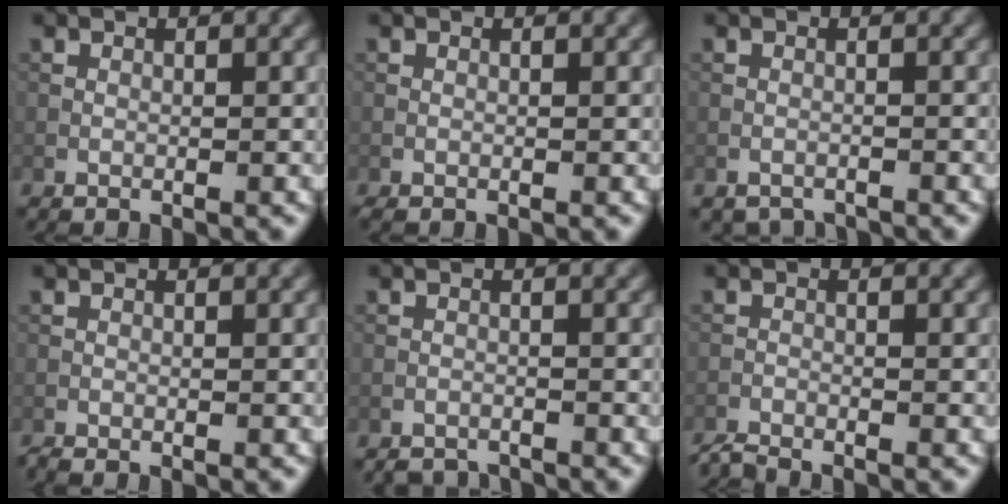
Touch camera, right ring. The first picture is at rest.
{"total": 0.6, "force": [-0.5, 0.2, 0.3], "torque": [-0.004, -0.001, -0.004]}
{"total": 2.1, "force": [-2.0, 0.4, 0.1], "torque": [-0.002, -0.007, -0.031]}
{"total": 0.7, "force": [-0.7, 0.0, 0.1], "torque": [0.001, -0.003, -0.017]}
{"total": 2.3, "force": [-2.2, 0.5, 0.1], "torque": [0.004, -0.005, -0.040]}
{"total": 1.9, "force": [-1.9, -0.1, 0.4], "torque": [-0.019, -0.004, -0.045]}